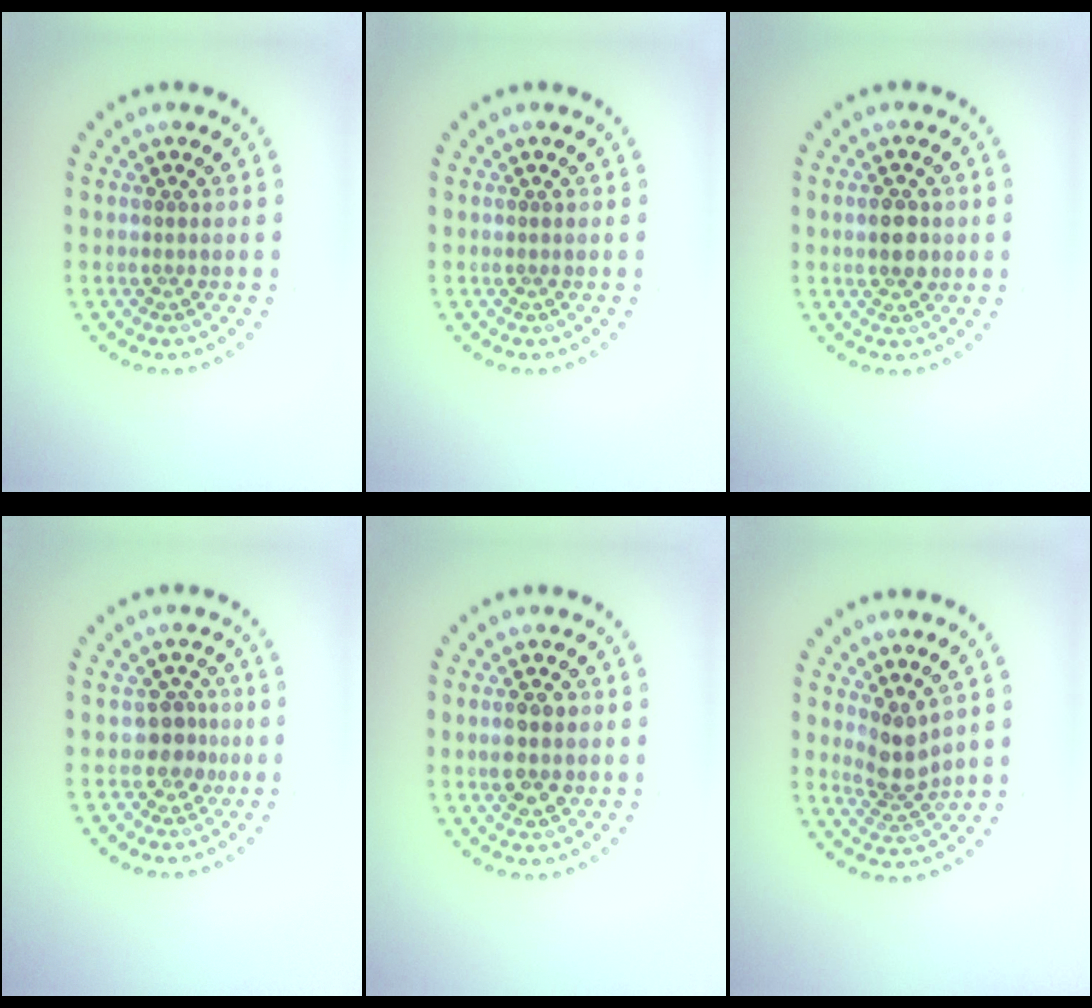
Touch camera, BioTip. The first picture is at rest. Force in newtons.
{"total": 0.0}
{"total": 2.5, "press": 2.5, "slide": 0.2}
{"total": 2.1, "press": 1.6, "slide": 1.4}
{"total": 2.8, "press": 2.8, "slide": 0.0}
{"total": 2.7, "press": 2.1, "slide": 1.7}